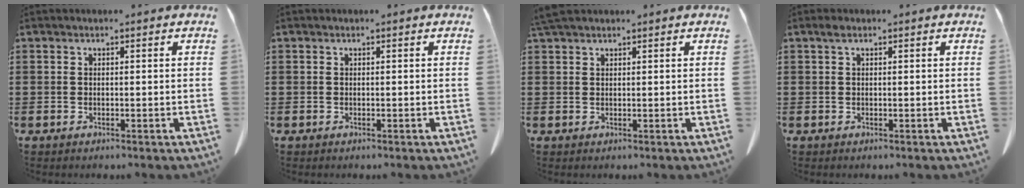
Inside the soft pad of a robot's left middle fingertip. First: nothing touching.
{"total": 0.0}
{"total": 2.1, "force": [1.8, 0.4, 1.0], "torque": [-0.025, 0.003, 0.035]}
{"total": 0.8, "force": [0.3, 0.4, 0.6], "torque": [-0.014, 0.003, 0.006]}